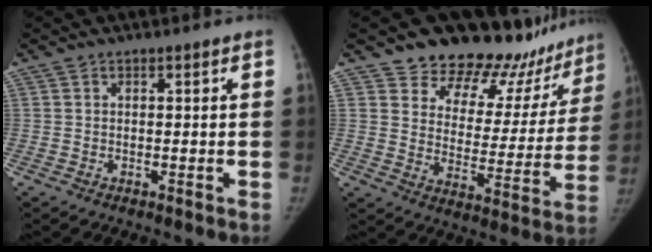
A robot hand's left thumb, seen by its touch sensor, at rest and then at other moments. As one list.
[{"total": 21.2, "force": [18.2, 9.4, 5.4], "torque": [-0.009, -0.120, 0.235]}]